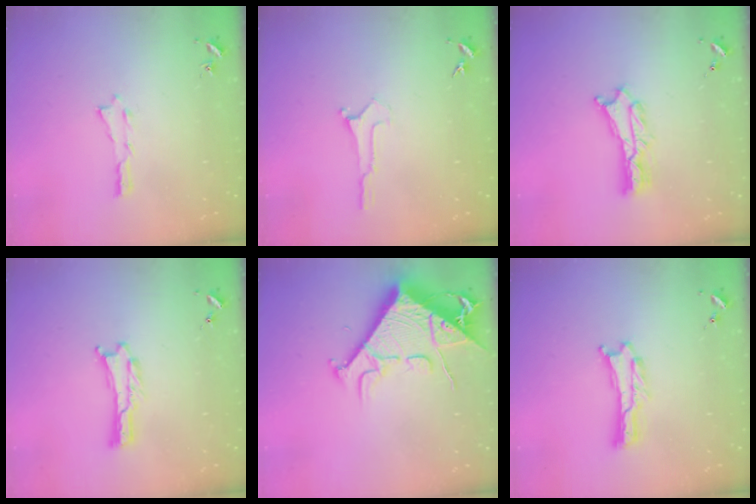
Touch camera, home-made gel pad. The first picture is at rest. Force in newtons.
{"total": 0.0}
{"total": 2.4, "press": 2.4, "slide": 0.2}
{"total": 0.0}
{"total": 12.9, "press": 12.8, "slide": 1.4}
{"total": 0.0}